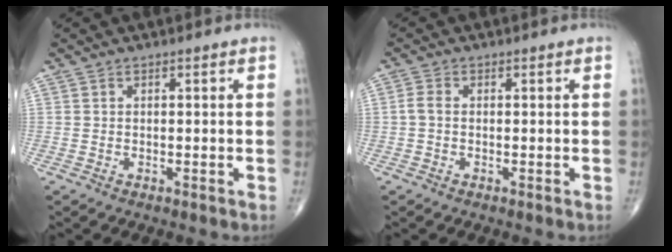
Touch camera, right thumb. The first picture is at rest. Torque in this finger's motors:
{"motor_torque": [-0.13, 0.06, 0.12, -0.01, 0.03]}